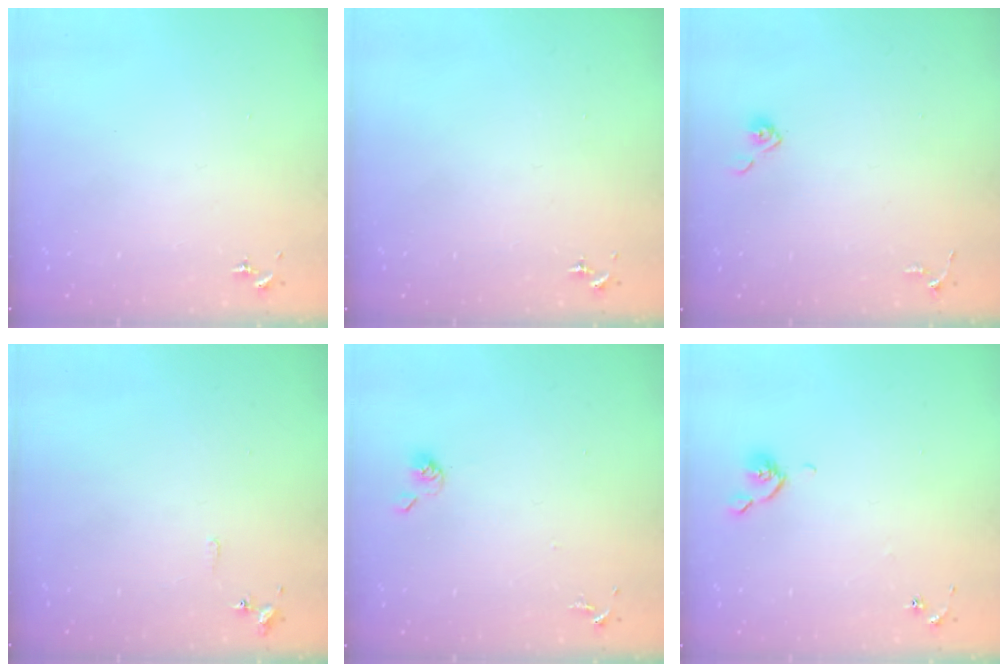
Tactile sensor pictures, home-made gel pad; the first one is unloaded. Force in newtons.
{"total": 0.0}
{"total": 4.0, "press": 4.0, "slide": 0.4}
{"total": 4.5, "press": 4.4, "slide": 0.6}
{"total": 5.5, "press": 5.4, "slide": 0.9}
{"total": 4.4, "press": 4.3, "slide": 0.8}